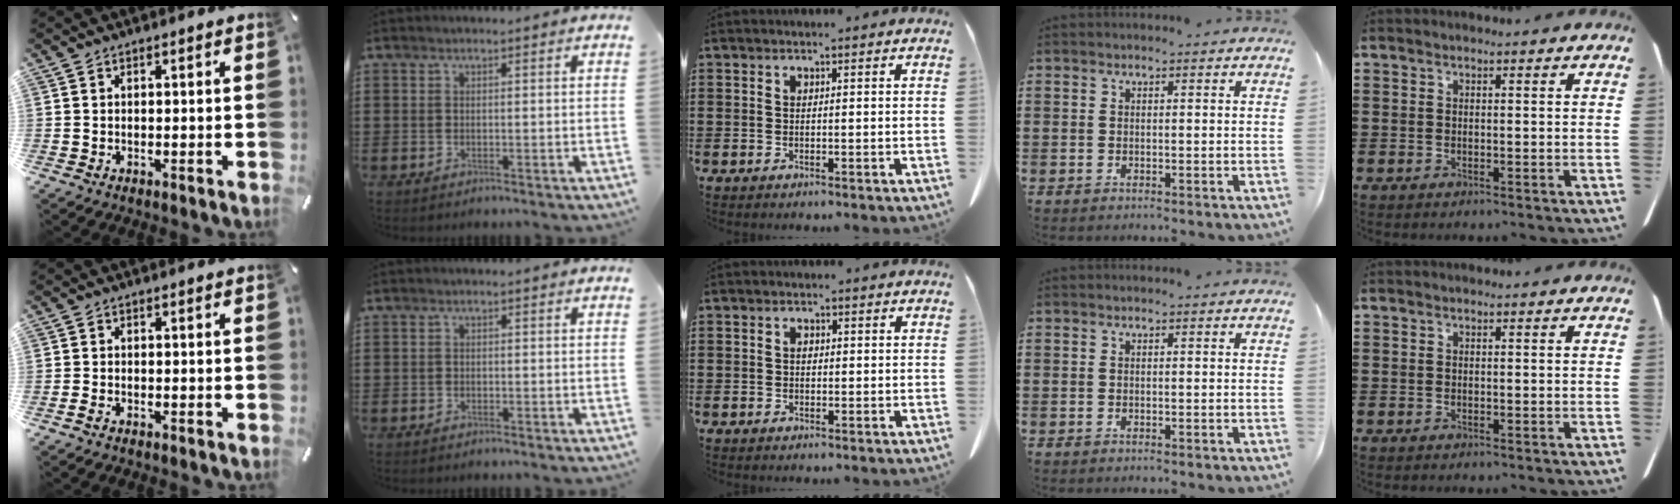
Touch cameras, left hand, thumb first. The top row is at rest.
{"thumb": {"total": 1.1, "force": [-0.9, 0.4, 0.5], "torque": [-0.011, -0.001, -0.016]}, "index": {"total": 0.5, "force": [-0.4, 0.3, 0.1], "torque": [-0.005, 0.000, -0.009]}, "middle": {"total": 0.9, "force": [0.1, 0.7, 0.6], "torque": [-0.014, 0.002, 0.002]}}